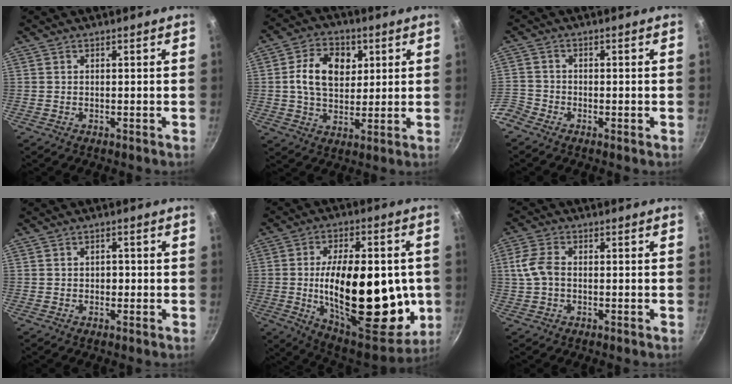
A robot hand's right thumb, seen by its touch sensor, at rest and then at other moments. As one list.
[{"total": 11.5, "force": [2.6, 8.3, 7.6], "torque": [-0.108, 0.001, 0.035]}, {"total": 5.0, "force": [-3.1, 3.5, 1.9], "torque": [-0.052, 0.016, -0.076]}, {"total": 1.8, "force": [-0.2, 1.4, 1.1], "torque": [-0.009, 0.005, -0.003]}, {"total": 29.3, "force": [-2.2, 14.2, 25.6], "torque": [-0.363, -0.002, -0.022]}, {"total": 5.9, "force": [0.2, 4.0, 4.4], "torque": [-0.092, 0.015, -0.002]}]